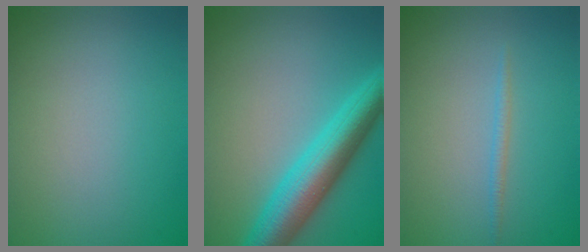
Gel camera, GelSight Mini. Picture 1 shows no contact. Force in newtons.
{"total": 6.9, "press": 6.9, "slide": 0.1}
{"total": 0.8, "press": 0.8, "slide": 0.0}